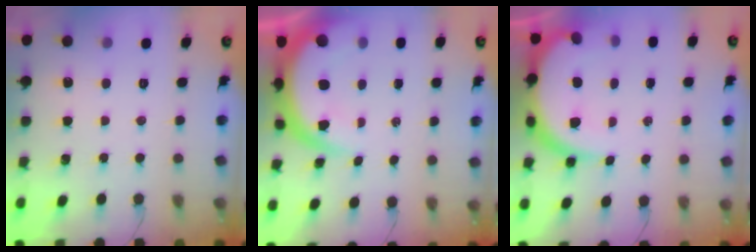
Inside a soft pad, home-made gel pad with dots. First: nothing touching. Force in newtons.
{"total": 9.5, "press": 9.5, "slide": 0.8}
{"total": 11.3, "press": 11.3, "slide": 0.6}